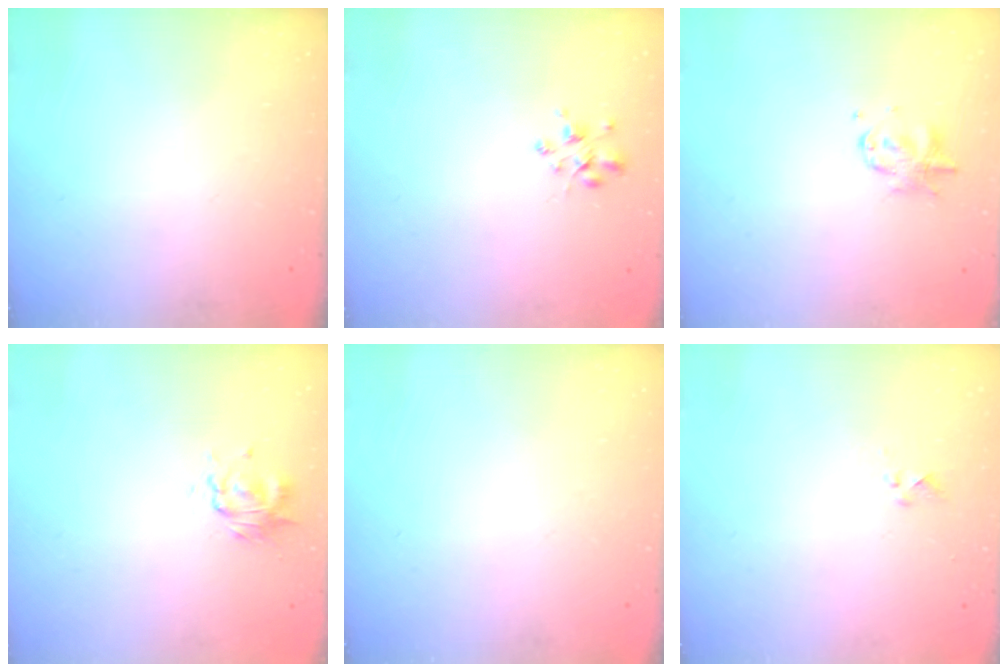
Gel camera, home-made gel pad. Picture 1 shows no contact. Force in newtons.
{"total": 2.5, "press": 2.5, "slide": 0.5}
{"total": 2.8, "press": 2.8, "slide": 0.2}
{"total": 2.8, "press": 2.7, "slide": 0.7}
{"total": 0.0}
{"total": 2.2, "press": 2.1, "slide": 0.7}